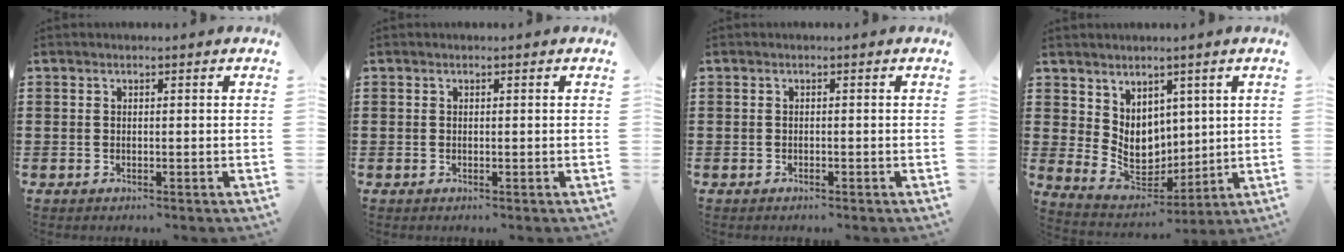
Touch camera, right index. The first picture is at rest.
{"total": 0.0}
{"total": 0.5, "force": [-0.5, 0.0, 0.2], "torque": [-0.004, -0.004, -0.010]}
{"total": 6.7, "force": [2.8, 5.5, 2.6], "torque": [-0.063, -0.014, 0.057]}